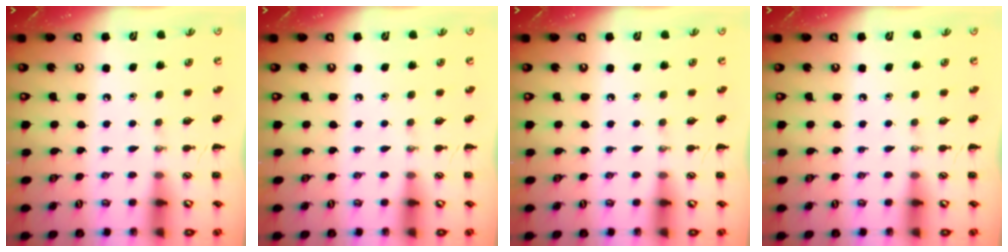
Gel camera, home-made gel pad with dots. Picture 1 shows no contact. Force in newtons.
{"total": 0.0}
{"total": 0.0}
{"total": 0.0}